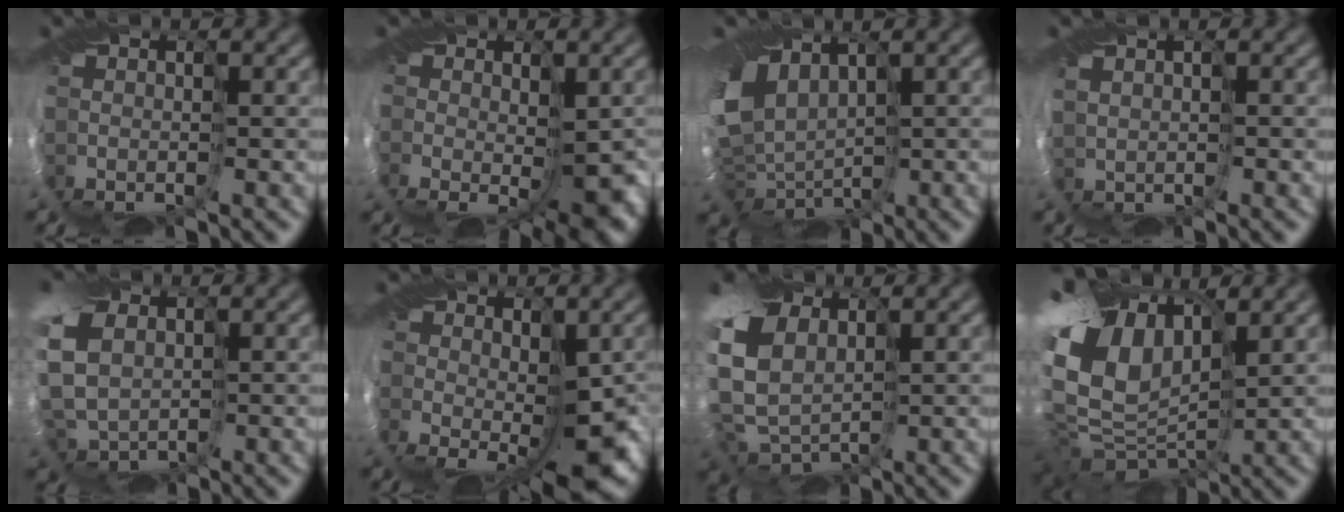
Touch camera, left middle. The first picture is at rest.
{"total": 8.5, "force": [-1.4, 4.6, 7.0], "torque": [-0.118, -0.025, -0.010]}
{"total": 7.8, "force": [2.0, 5.3, 5.3], "torque": [-0.123, -0.011, 0.051]}
{"total": 1.1, "force": [1.0, 0.4, 0.3], "torque": [-0.010, 0.003, 0.020]}
{"total": 10.5, "force": [1.9, 8.1, 6.5], "torque": [-0.170, 0.008, 0.021]}
{"total": 8.2, "force": [-1.6, 4.2, 6.9], "torque": [-0.115, -0.026, -0.019]}
{"total": 10.8, "force": [3.0, 7.4, 7.3], "torque": [-0.170, -0.003, 0.066]}
{"total": 11.9, "force": [3.6, 7.7, 8.4], "torque": [-0.203, 0.020, 0.057]}